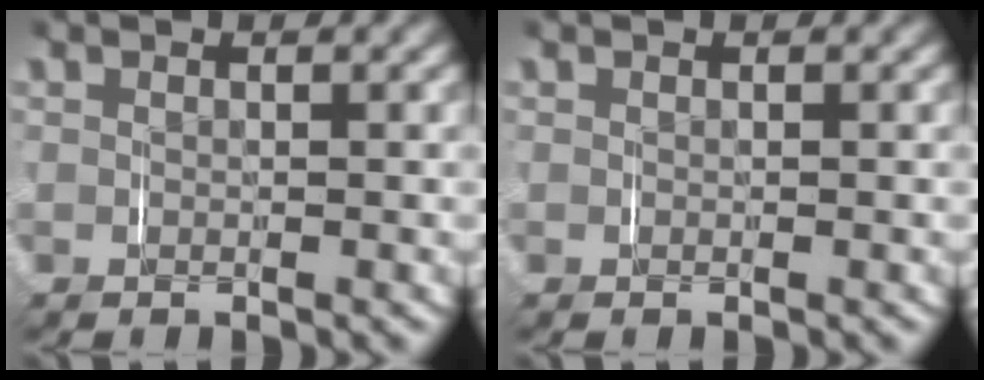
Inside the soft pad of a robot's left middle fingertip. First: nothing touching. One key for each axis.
{"total": 0.0}